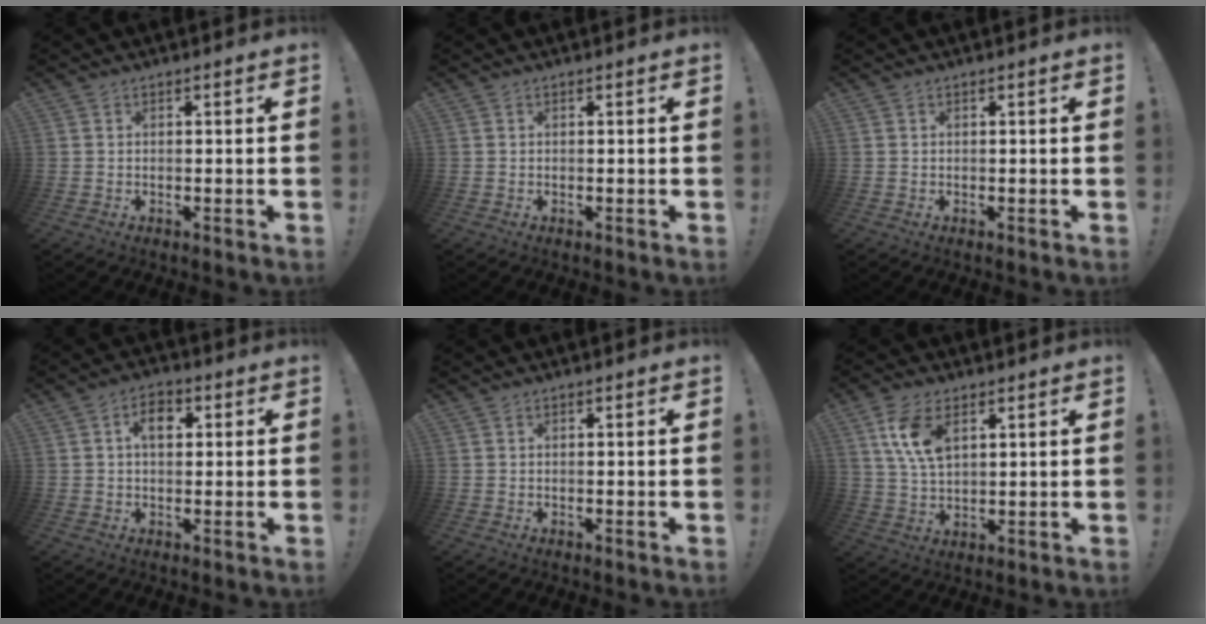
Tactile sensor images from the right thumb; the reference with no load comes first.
{"total": 0.0}
{"total": 0.0}
{"total": 5.0, "force": [1.1, 3.3, 3.5], "torque": [-0.054, 0.008, 0.015]}
{"total": 0.0}
{"total": 9.9, "force": [4.3, 5.3, 7.1], "torque": [-0.142, -0.009, 0.080]}